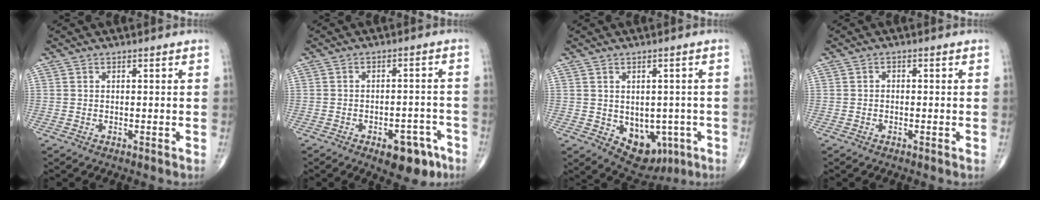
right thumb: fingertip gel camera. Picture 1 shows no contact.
{"total": 8.4, "force": [-4.8, 4.3, 5.4], "torque": [-0.047, 0.034, -0.058]}
{"total": 9.2, "force": [-2.5, 6.7, 5.8], "torque": [-0.039, 0.009, -0.015]}
{"total": 0.7, "force": [-0.3, 0.5, 0.4], "torque": [0.001, 0.003, -0.010]}